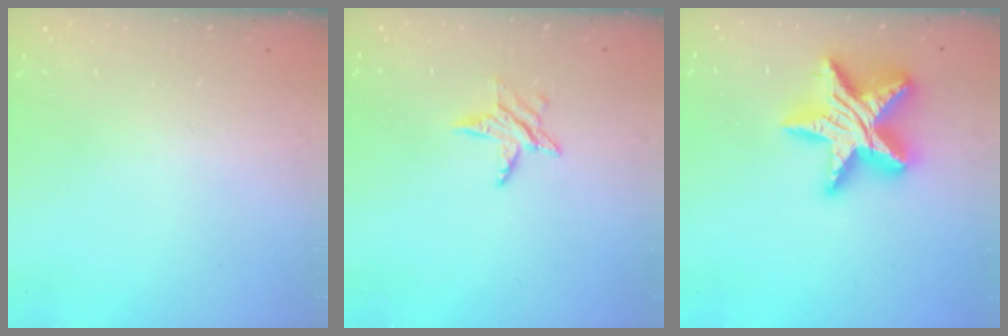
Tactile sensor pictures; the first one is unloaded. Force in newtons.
{"total": 5.7, "press": 5.7, "slide": 0.3}
{"total": 20.3, "press": 20.2, "slide": 1.8}